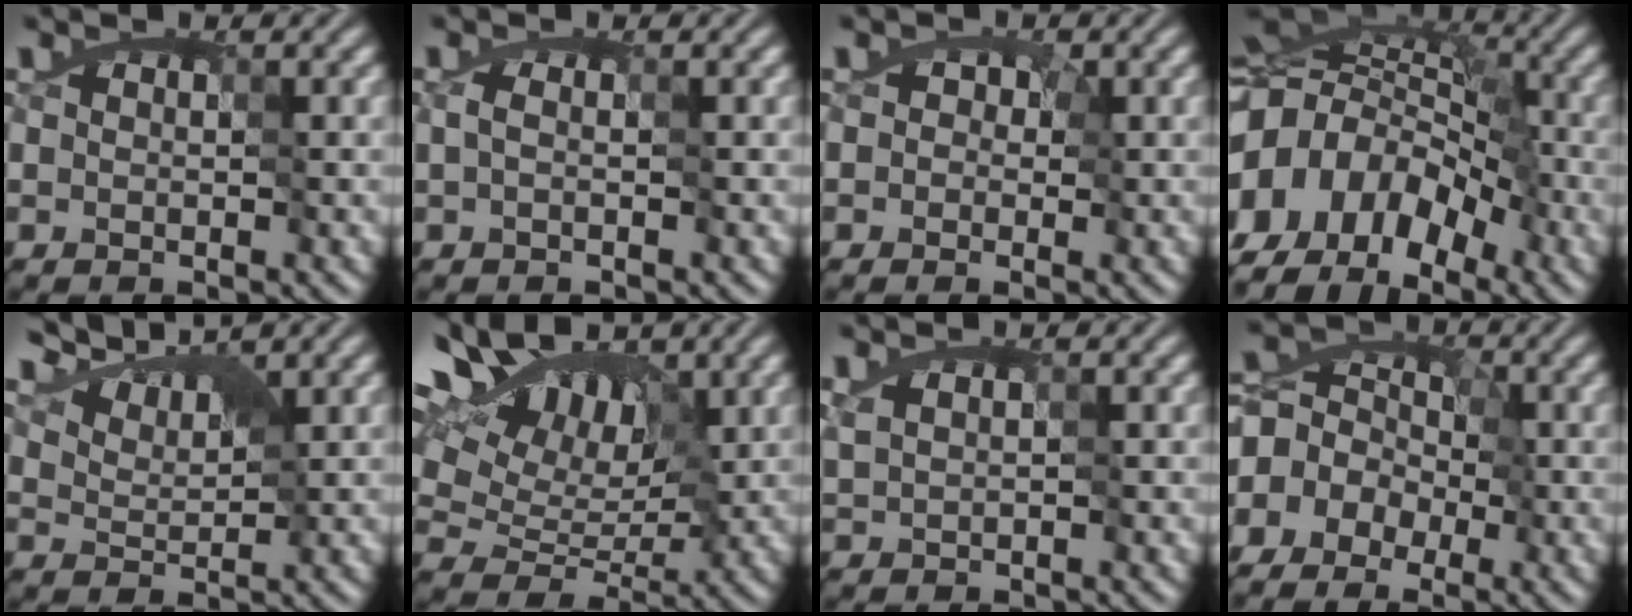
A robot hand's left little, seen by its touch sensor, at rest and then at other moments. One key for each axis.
{"total": 0.9, "fx": -0.2, "fy": 0.4, "fz": 0.7, "tx": -0.016, "ty": -0.001, "tz": -0.001}
{"total": 2.4, "fx": -0.1, "fy": 2.2, "fz": 1.0, "tx": -0.015, "ty": 0.014, "tz": -0.009}
{"total": 13.3, "fx": -7.5, "fy": 9.2, "fz": 6.0, "tx": -0.115, "ty": 0.002, "tz": -0.140}
{"total": 4.4, "fx": 3.8, "fy": 1.2, "fz": 1.9, "tx": -0.057, "ty": 0.013, "tz": 0.055}
{"total": 9.7, "fx": 4.8, "fy": 6.1, "fz": 5.8, "tx": -0.136, "ty": 0.031, "tz": 0.077}
{"total": 0.8, "fx": 0.4, "fy": 0.5, "fz": 0.5, "tx": -0.018, "ty": 0.002, "tz": 0.013}
{"total": 5.8, "fx": -2.2, "fy": 5.2, "fz": 1.2, "tx": -0.033, "ty": 0.028, "tz": -0.082}